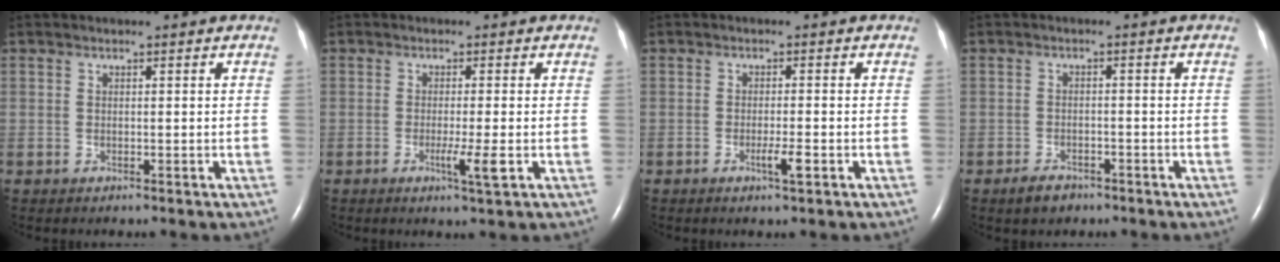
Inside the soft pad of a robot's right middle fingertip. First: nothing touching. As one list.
[{"total": 3.2, "force": [-1.1, -0.5, 3.0], "torque": [-0.055, -0.009, -0.017]}, {"total": 2.5, "force": [-1.1, 0.1, 2.2], "torque": [-0.041, -0.003, -0.019]}, {"total": 2.9, "force": [-2.2, 1.5, 1.3], "torque": [-0.031, 0.000, -0.029]}]